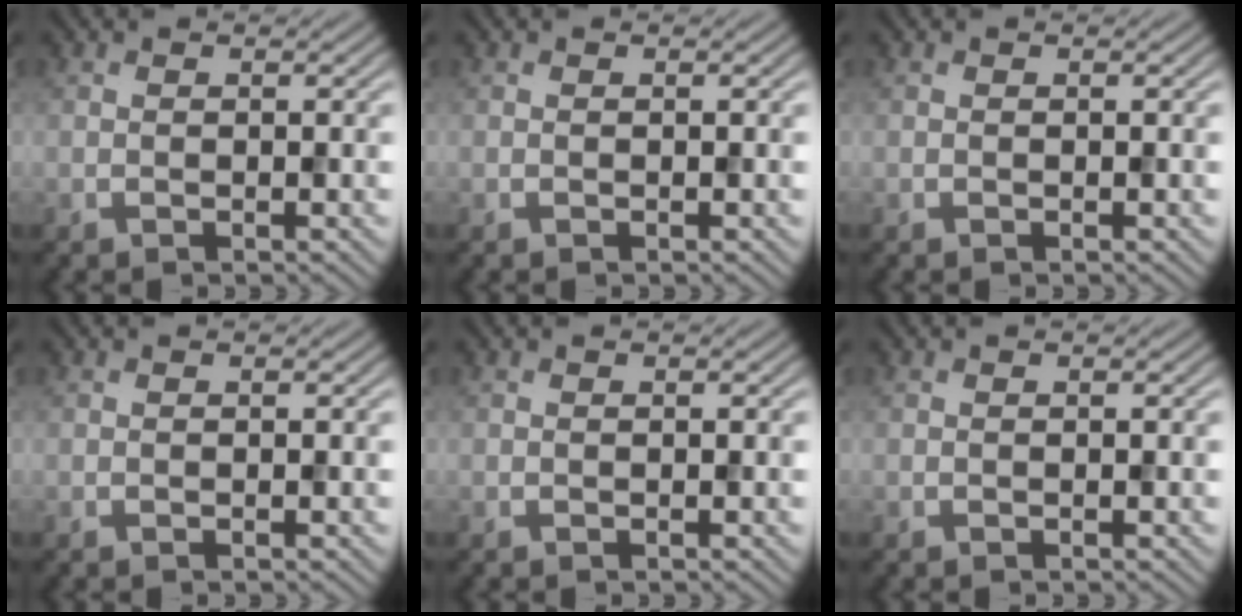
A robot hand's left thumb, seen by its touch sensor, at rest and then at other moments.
{"total": 0.0}
{"total": 0.0}
{"total": 0.0}
{"total": 0.0}
{"total": 0.0}